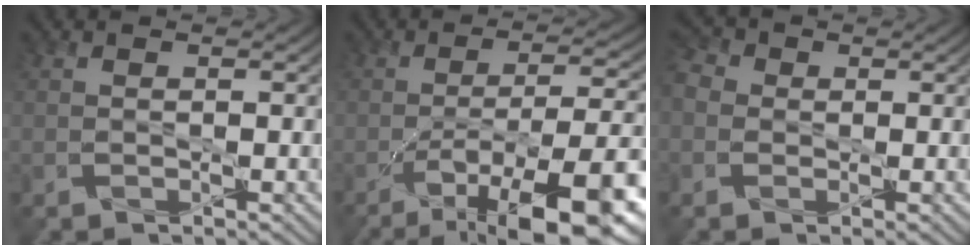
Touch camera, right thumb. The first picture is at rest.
{"total": 14.4, "force": [-8.0, 4.1, 11.3], "torque": [-0.177, -0.003, -0.124]}
{"total": 3.9, "force": [0.0, 3.4, 1.9], "torque": [-0.055, 0.007, -0.008]}